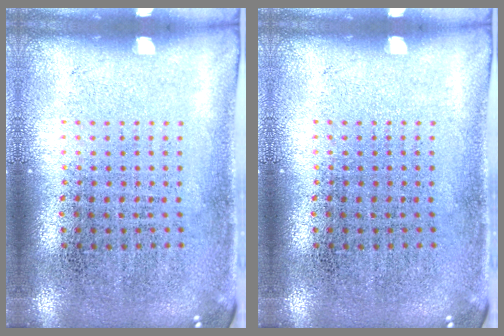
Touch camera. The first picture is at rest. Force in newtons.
{"total": 0.0}